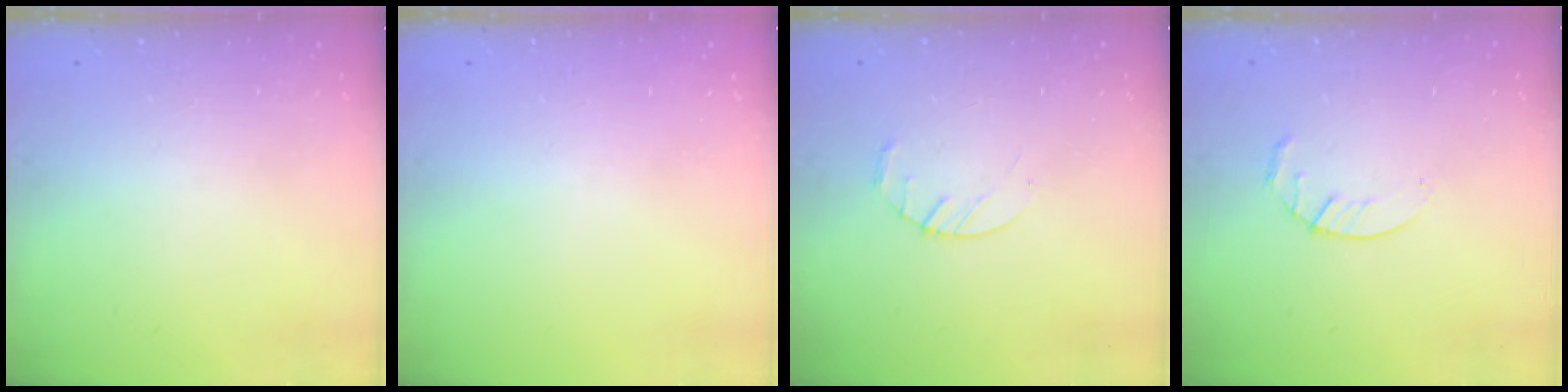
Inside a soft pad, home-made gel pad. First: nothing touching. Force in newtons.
{"total": 0.0}
{"total": 3.2, "press": 3.2, "slide": 0.5}
{"total": 4.0, "press": 4.0, "slide": 0.6}